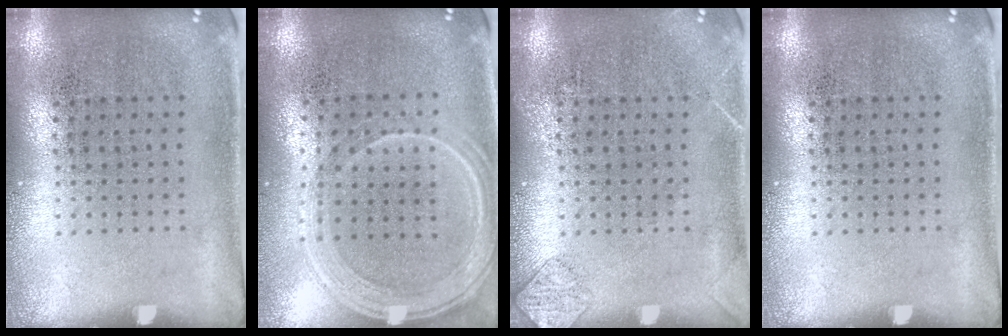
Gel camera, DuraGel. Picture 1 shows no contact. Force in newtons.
{"total": 1.2, "press": 1.2, "slide": 0.4}
{"total": 1.3, "press": 1.3, "slide": 0.1}
{"total": 0.0}